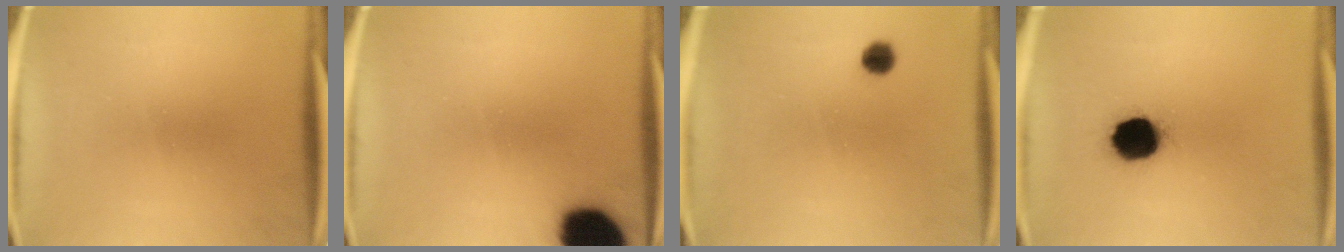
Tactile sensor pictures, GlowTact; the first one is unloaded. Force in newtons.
{"total": 17.2}
{"total": 2.6}
{"total": 12.8}